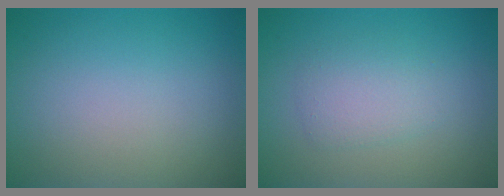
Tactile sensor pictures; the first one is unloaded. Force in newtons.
{"total": 2.4, "press": 2.4, "slide": 0.1}